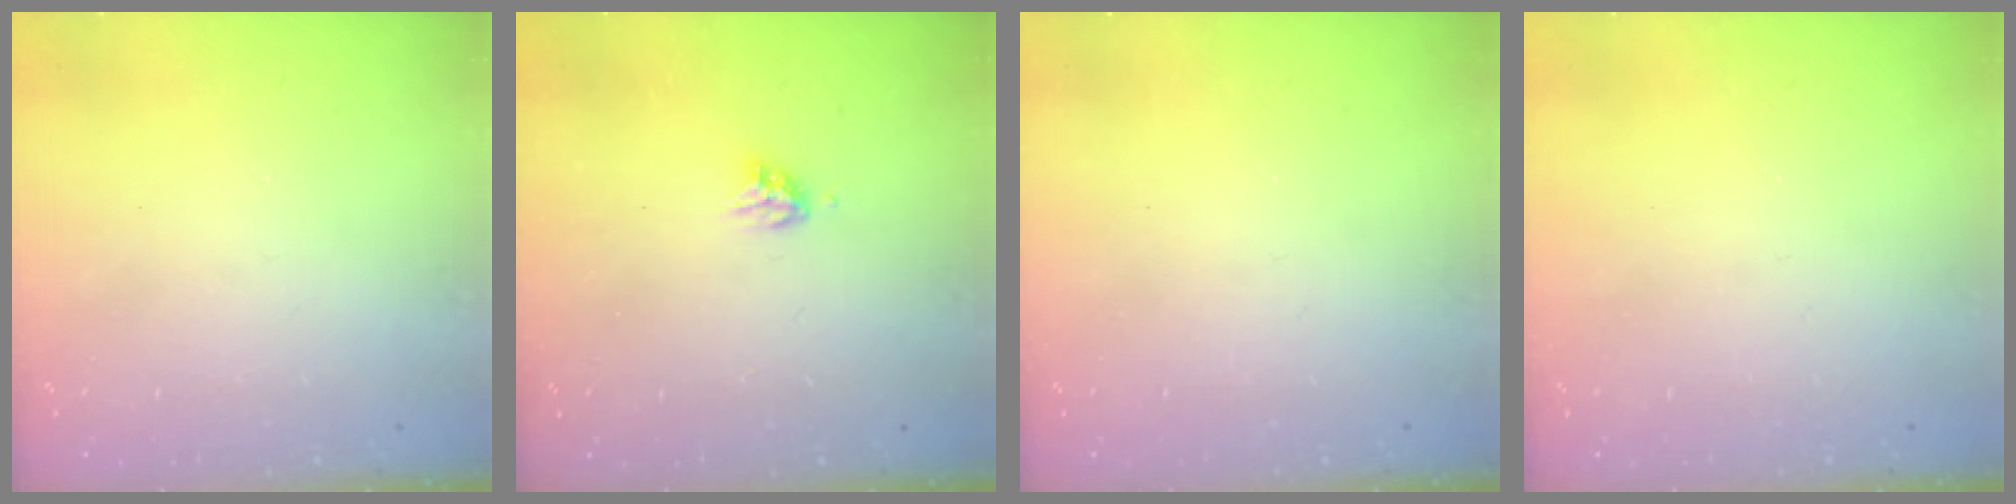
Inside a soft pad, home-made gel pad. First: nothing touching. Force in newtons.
{"total": 4.2, "press": 4.1, "slide": 0.5}
{"total": 0.0}
{"total": 0.0}